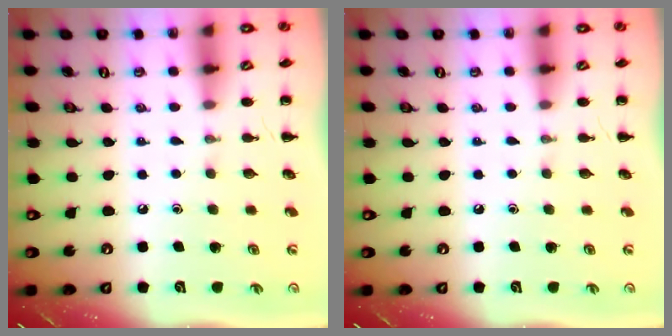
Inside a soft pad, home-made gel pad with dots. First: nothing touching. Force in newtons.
{"total": 0.0}